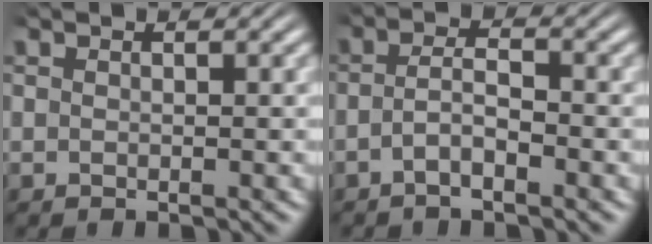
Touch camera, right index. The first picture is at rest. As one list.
[{"total": 2.7, "force": [-1.7, 0.9, 1.9], "torque": [-0.039, -0.008, -0.031]}]